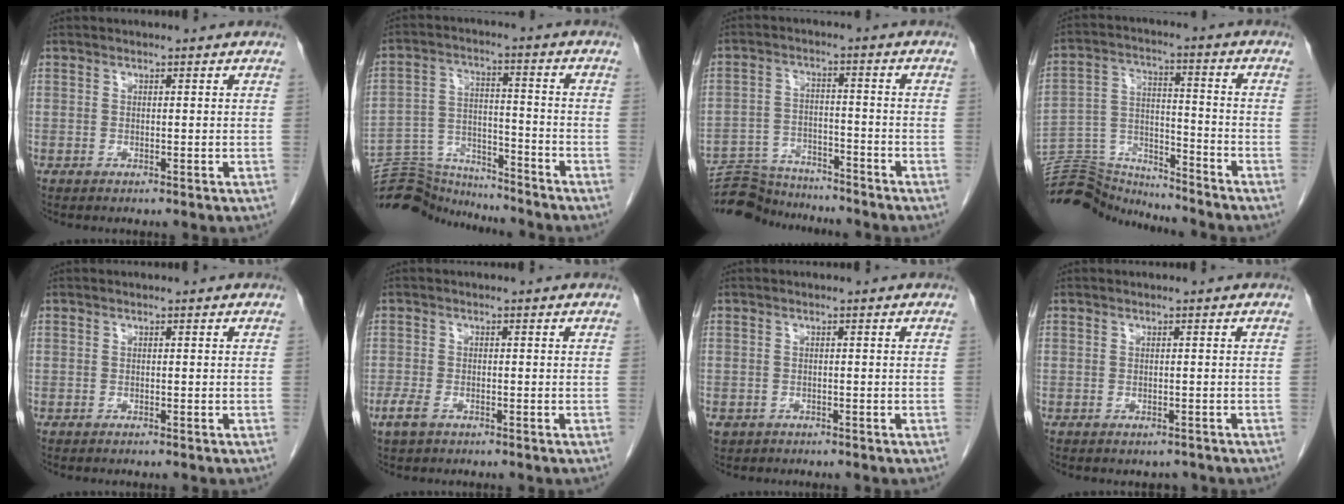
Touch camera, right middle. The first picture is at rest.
{"total": 13.7, "force": [-13.5, 1.8, 1.0], "torque": [-0.025, 0.031, -0.225]}
{"total": 10.2, "force": [-9.9, 2.3, 0.6], "torque": [-0.006, 0.017, -0.162]}
{"total": 12.8, "force": [-12.8, 1.2, 0.4], "torque": [-0.012, 0.038, -0.223]}
{"total": 0.0}
{"total": 2.7, "force": [-1.6, 1.4, 1.7], "torque": [-0.044, -0.002, -0.026]}
{"total": 2.4, "force": [-1.6, 1.7, 0.4], "torque": [-0.010, 0.002, -0.025]}
{"total": 1.3, "force": [-1.1, 0.7, 0.2], "torque": [-0.003, -0.001, -0.014]}